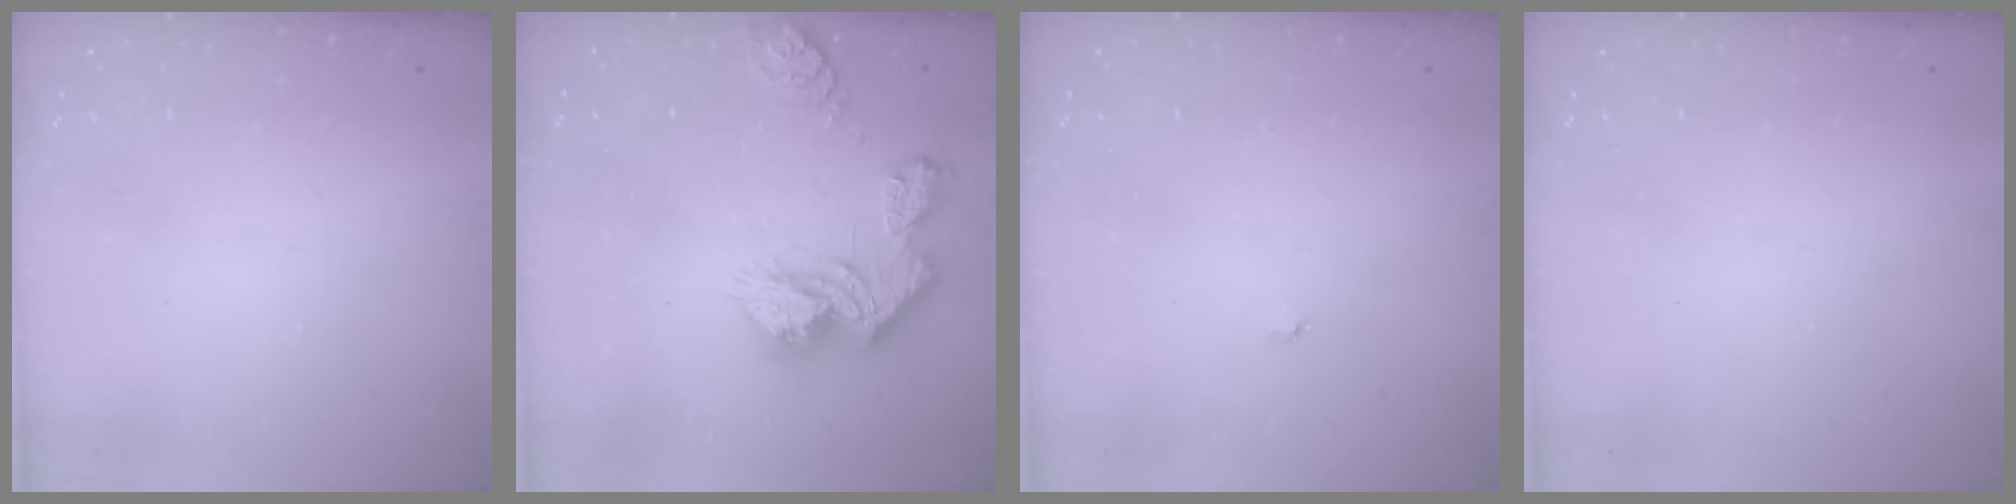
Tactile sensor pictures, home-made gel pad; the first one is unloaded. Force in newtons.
{"total": 13.2, "press": 13.2, "slide": 1.2}
{"total": 2.9, "press": 2.9, "slide": 0.3}
{"total": 0.0}